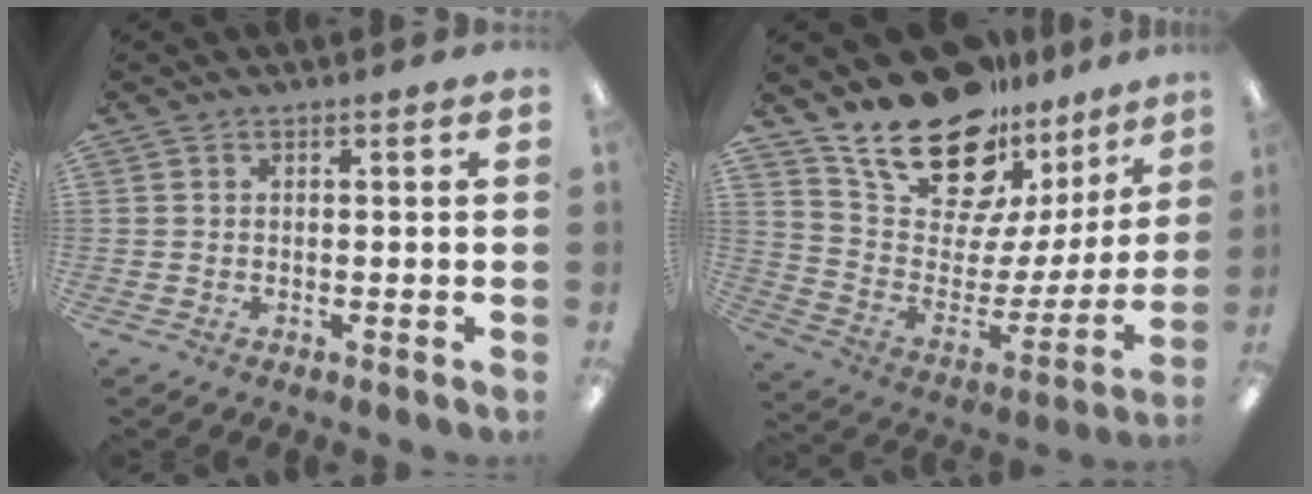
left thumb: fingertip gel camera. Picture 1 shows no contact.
{"total": 22.2, "force": [17.3, 10.1, 9.7], "torque": [-0.176, -0.124, 0.311]}